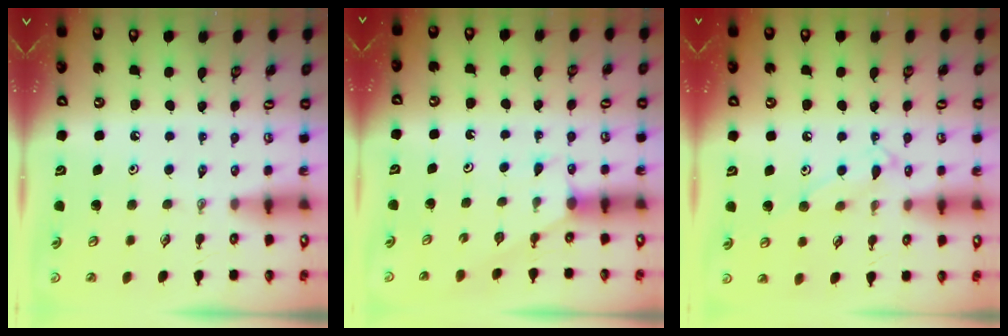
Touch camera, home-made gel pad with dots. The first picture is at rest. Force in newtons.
{"total": 3.6, "press": 3.6, "slide": 0.2}
{"total": 9.3, "press": 9.3, "slide": 0.7}